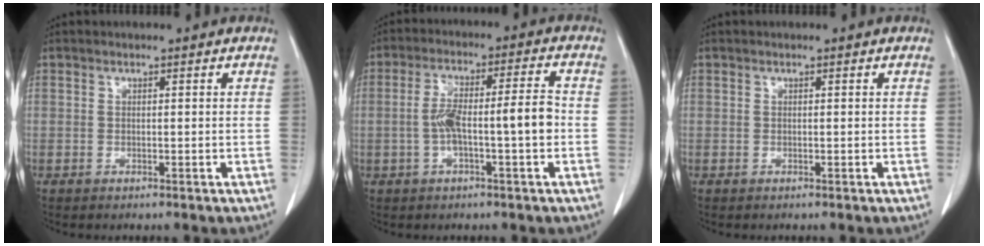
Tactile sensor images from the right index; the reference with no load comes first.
{"total": 8.1, "force": [-1.5, 1.0, 7.9], "torque": [-0.146, 0.026, -0.023]}
{"total": 0.0}